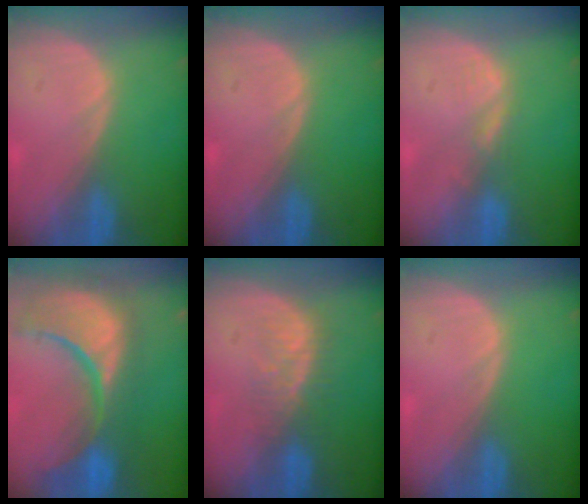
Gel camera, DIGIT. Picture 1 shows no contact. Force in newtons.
{"total": 0.0}
{"total": 1.6, "press": 1.6, "slide": 0.2}
{"total": 15.2, "press": 12.2, "slide": 9.2}
{"total": 5.0, "press": 4.7, "slide": 1.6}
{"total": 0.0}